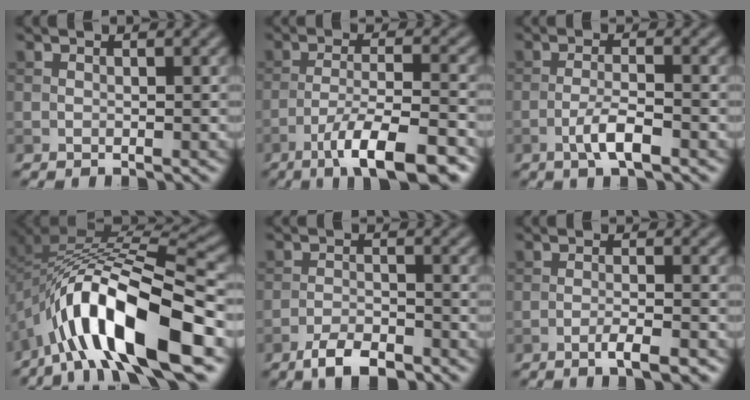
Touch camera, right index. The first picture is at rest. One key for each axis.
{"total": 9.3, "fx": -5.7, "fy": 2.0, "fz": 7.1, "tx": -0.113, "ty": 0.003, "tz": -0.096}
{"total": 3.3, "fx": -1.6, "fy": 0.7, "fz": 2.8, "tx": -0.054, "ty": 0.006, "tz": -0.035}
{"total": 13.1, "fx": -6.5, "fy": 4.4, "fz": 10.5, "tx": -0.178, "ty": 0.010, "tz": -0.118}
{"total": 3.9, "fx": -2.8, "fy": 1.4, "fz": 2.3, "tx": -0.038, "ty": 0.001, "tz": -0.056}
{"total": 3.2, "fx": -1.8, "fy": 0.6, "fz": 2.6, "tx": -0.041, "ty": 0.005, "tz": -0.036}